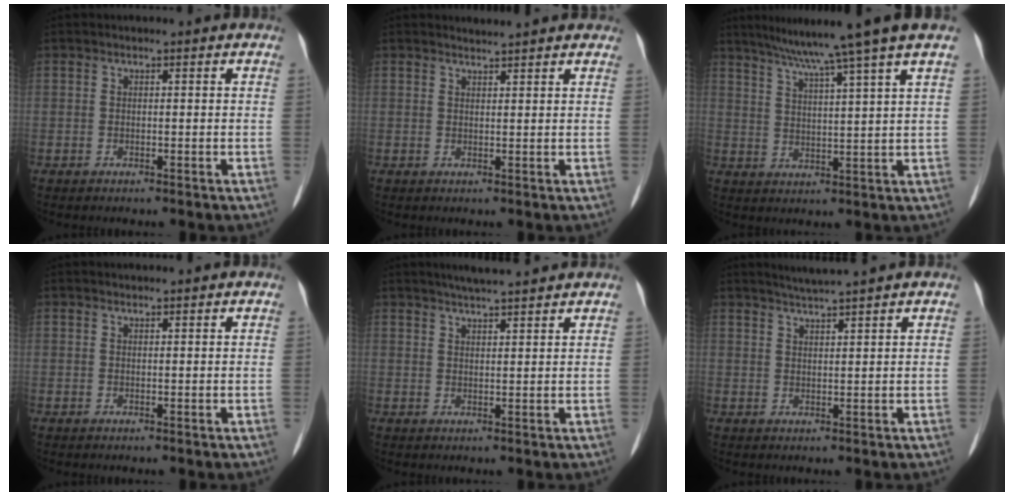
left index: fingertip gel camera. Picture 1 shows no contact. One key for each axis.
{"total": 3.7, "fx": 3.6, "fy": 0.5, "fz": 0.8, "tx": -0.017, "ty": 0.016, "tz": 0.042}
{"total": 11.1, "fx": 8.6, "fy": -2.4, "fz": 6.6, "tx": -0.107, "ty": 0.005, "tz": 0.126}
{"total": 1.0, "fx": 1.0, "fy": 0.1, "fz": 0.3, "tx": -0.009, "ty": 0.009, "tz": 0.018}
{"total": 6.7, "fx": 6.0, "fy": 0.4, "fz": 3.1, "tx": -0.051, "ty": 0.024, "tz": 0.090}
{"total": 4.2, "fx": 3.8, "fy": -0.9, "fz": 1.7, "tx": -0.030, "ty": 0.012, "tz": 0.065}